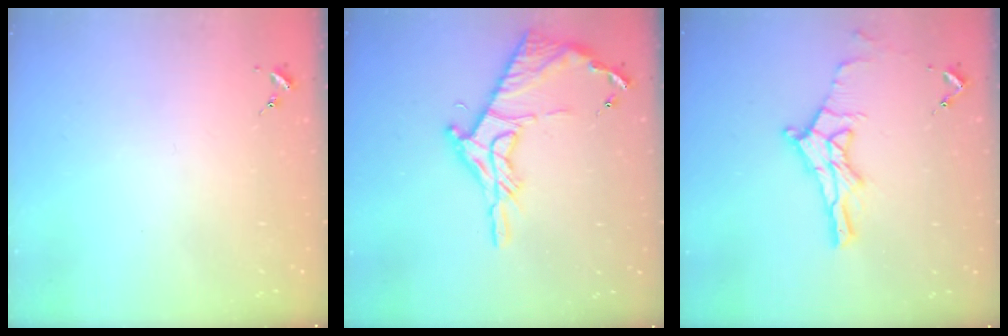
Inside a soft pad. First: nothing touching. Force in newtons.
{"total": 16.6, "press": 16.6, "slide": 1.4}
{"total": 12.5, "press": 12.4, "slide": 0.8}